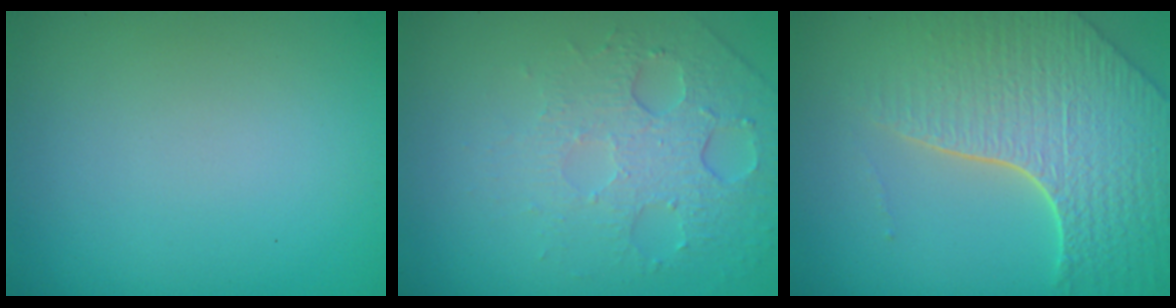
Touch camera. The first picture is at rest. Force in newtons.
{"total": 5.2, "press": 3.3, "slide": 3.9}
{"total": 7.9, "press": 5.7, "slide": 5.5}